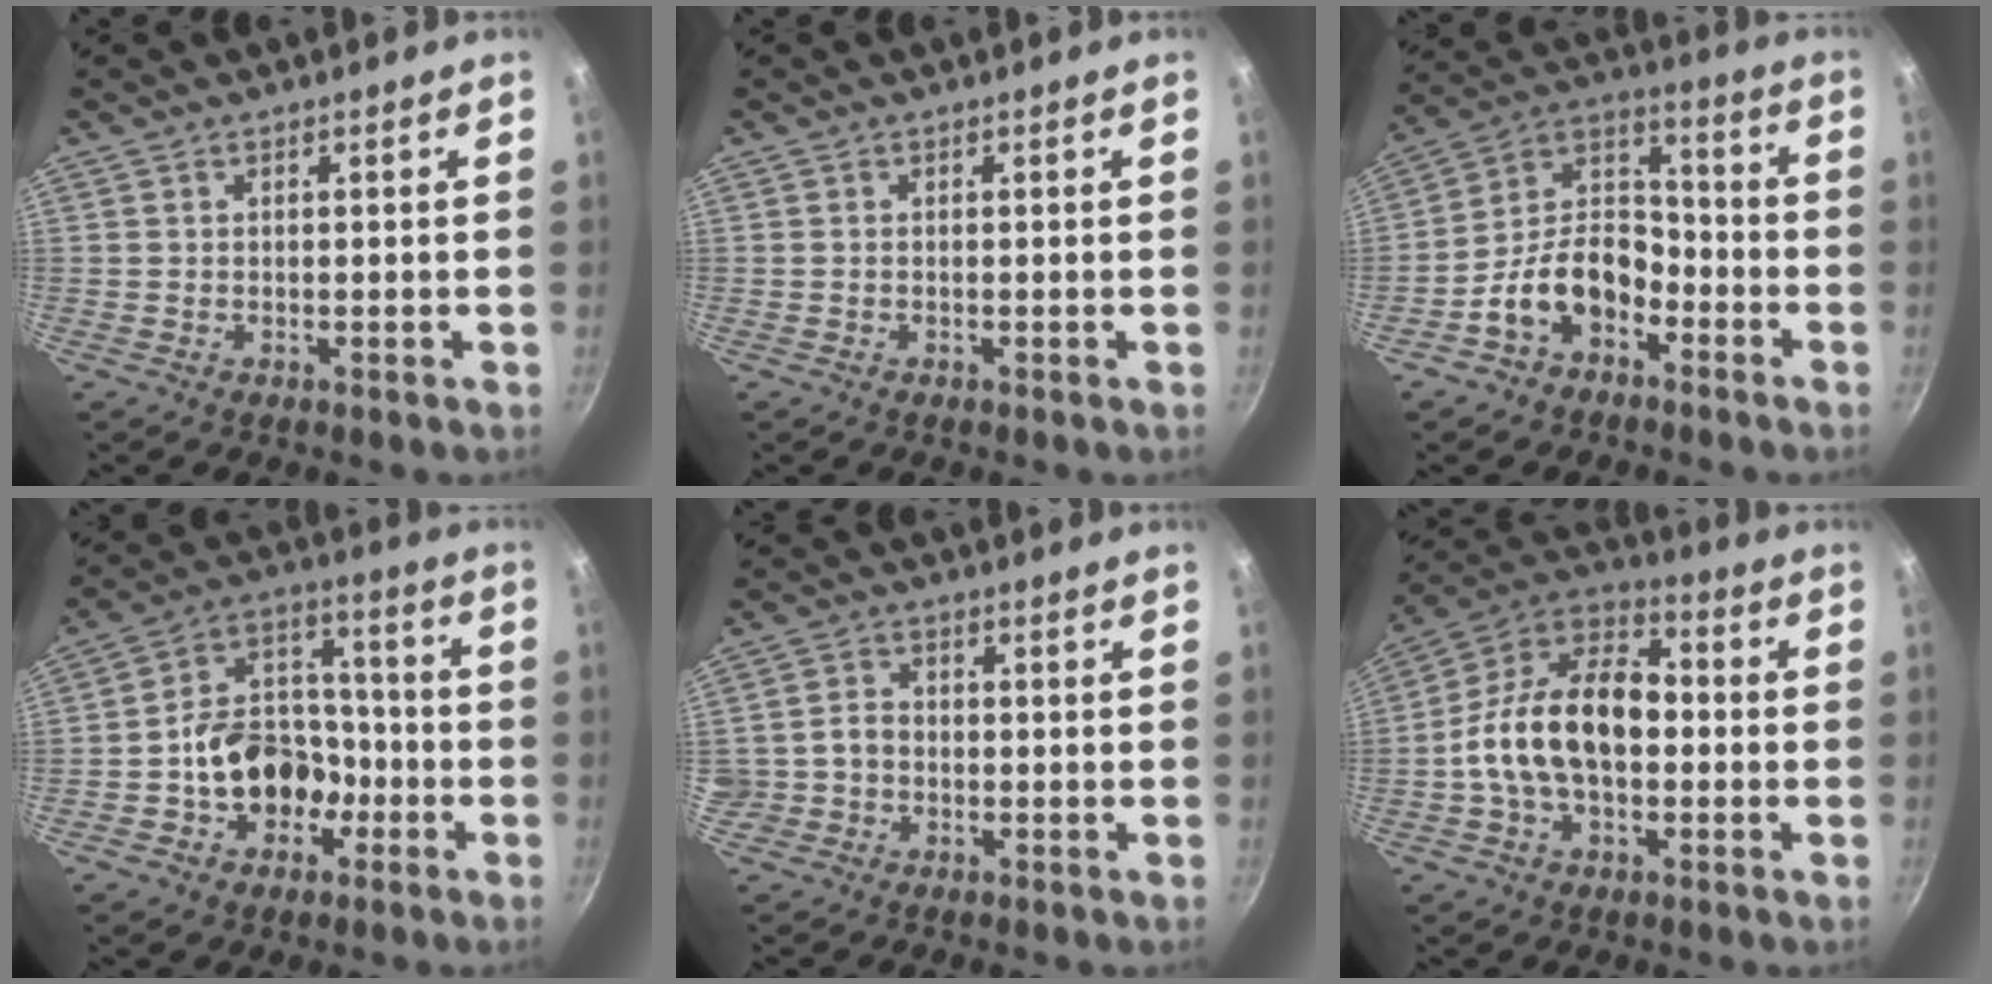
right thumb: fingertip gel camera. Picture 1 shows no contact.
{"total": 0.0}
{"total": 13.0, "force": [-6.2, 8.6, 7.6], "torque": [-0.098, 0.069, -0.129]}
{"total": 13.8, "force": [-4.5, 10.6, 7.5], "torque": [-0.077, 0.060, -0.079]}
{"total": 4.0, "force": [-1.1, 3.6, 1.6], "torque": [-0.004, 0.019, -0.023]}
{"total": 18.1, "force": [-1.7, 11.4, 13.9], "torque": [-0.216, 0.046, -0.051]}